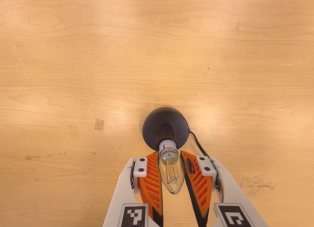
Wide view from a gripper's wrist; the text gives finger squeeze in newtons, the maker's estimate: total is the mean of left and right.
{"total": 12.1, "left": 11.4, "right": 12.9}